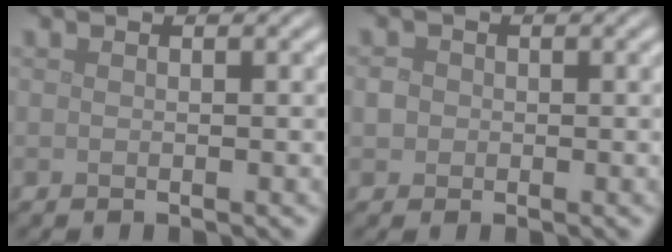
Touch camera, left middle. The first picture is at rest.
{"total": 1.3, "force": [0.0, 1.2, 0.4], "torque": [-0.004, -0.002, 0.001]}